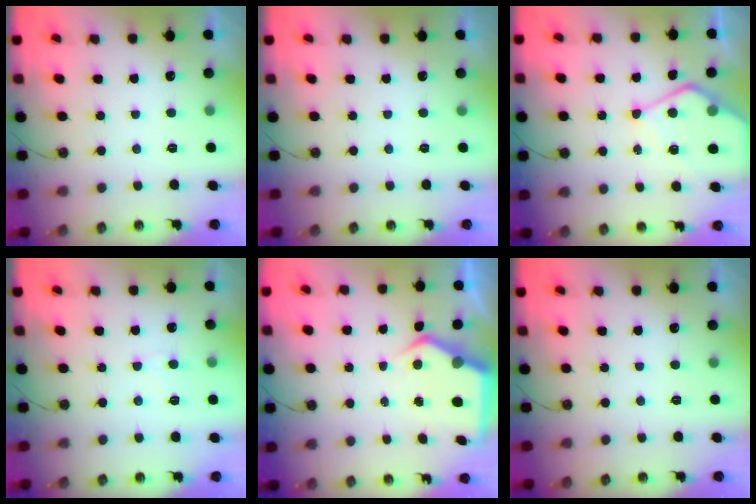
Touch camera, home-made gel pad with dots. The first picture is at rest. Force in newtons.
{"total": 0.0}
{"total": 11.0, "press": 10.9, "slide": 1.3}
{"total": 5.0, "press": 4.9, "slide": 0.6}
{"total": 6.6, "press": 6.6, "slide": 0.6}
{"total": 0.0}